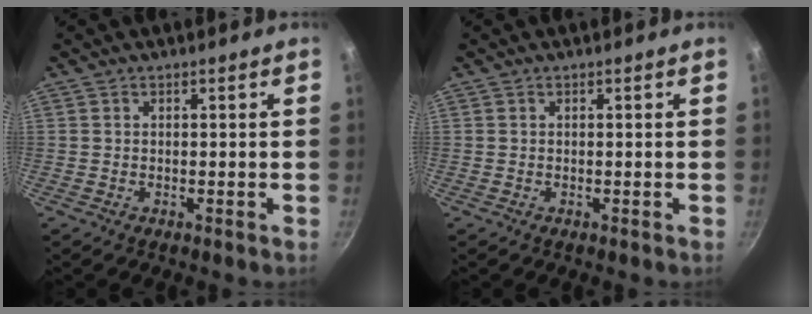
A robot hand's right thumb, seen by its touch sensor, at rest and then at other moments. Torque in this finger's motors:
{"motor_torque": [-0.11, 0.01, 0.10, 0.10, 0.02]}